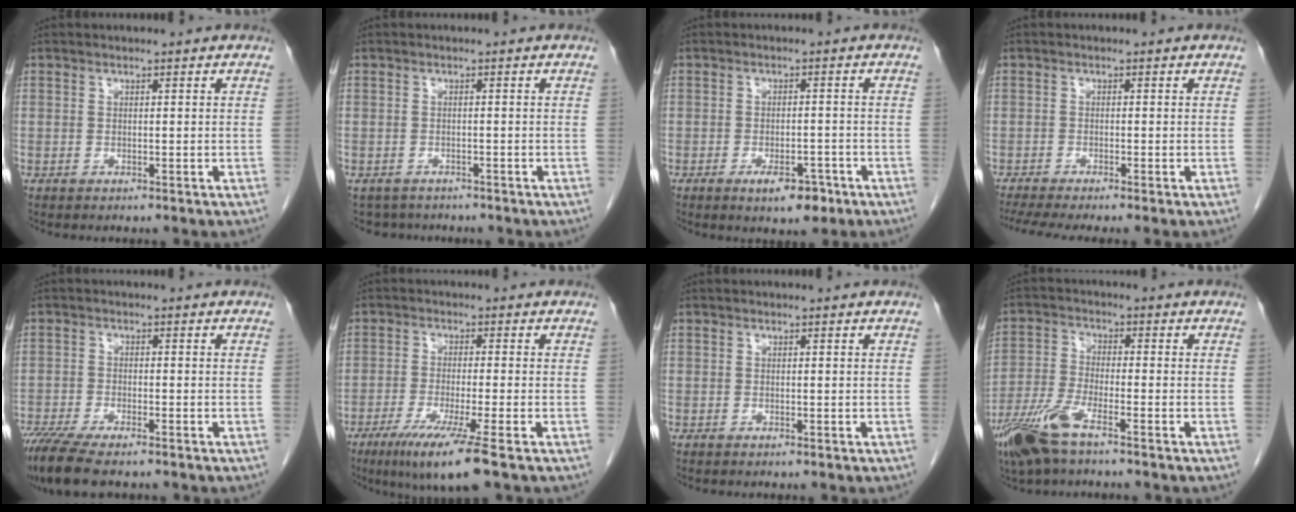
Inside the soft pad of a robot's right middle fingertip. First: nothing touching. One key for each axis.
{"total": 4.0, "fx": -3.5, "fy": 1.9, "fz": 0.2, "tx": 0.000, "ty": 0.002, "tz": -0.048}
{"total": 4.8, "fx": -2.9, "fy": 1.9, "fz": 3.4, "tx": -0.049, "ty": 0.000, "tz": -0.036}
{"total": 6.4, "fx": -5.1, "fy": -0.1, "fz": 3.7, "tx": -0.060, "ty": -0.012, "tz": -0.086}
{"total": 9.4, "fx": -7.6, "fy": 1.8, "fz": 5.3, "tx": -0.089, "ty": -0.018, "tz": -0.125}
{"total": 8.5, "fx": -5.2, "fy": -0.8, "fz": 6.7, "tx": -0.120, "ty": -0.027, "tz": -0.092}
{"total": 0.0}
{"total": 8.7, "fx": -5.8, "fy": 1.7, "fz": 6.3, "tx": -0.141, "ty": -0.018, "tz": -0.115}